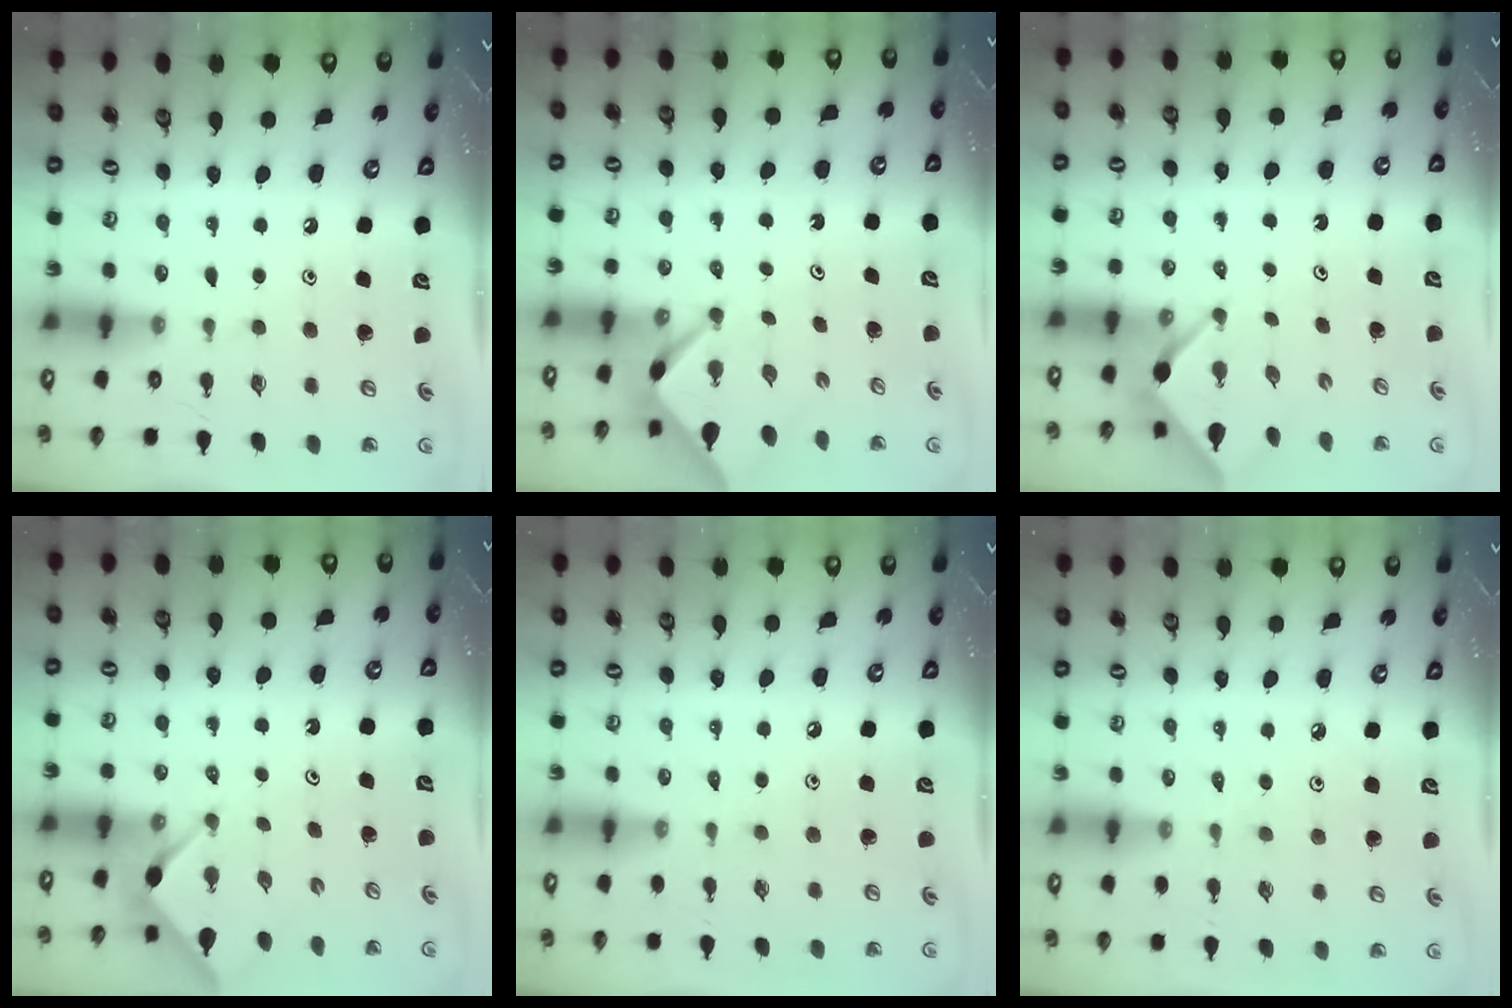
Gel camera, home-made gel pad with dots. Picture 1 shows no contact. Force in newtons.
{"total": 2.7, "press": 2.7, "slide": 0.3}
{"total": 2.4, "press": 2.4, "slide": 0.3}
{"total": 2.9, "press": 2.8, "slide": 0.3}
{"total": 2.4, "press": 2.3, "slide": 0.5}
{"total": 2.6, "press": 2.5, "slide": 0.5}